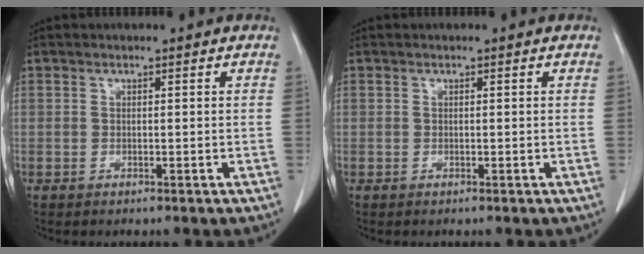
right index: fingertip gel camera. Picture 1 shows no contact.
{"total": 0.0}